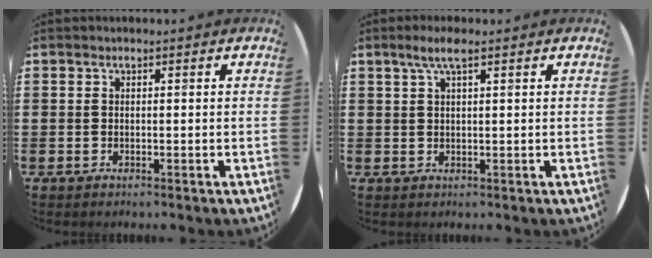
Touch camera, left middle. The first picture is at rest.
{"total": 2.9, "force": [1.7, 0.4, 2.4], "torque": [-0.049, 0.006, 0.028]}